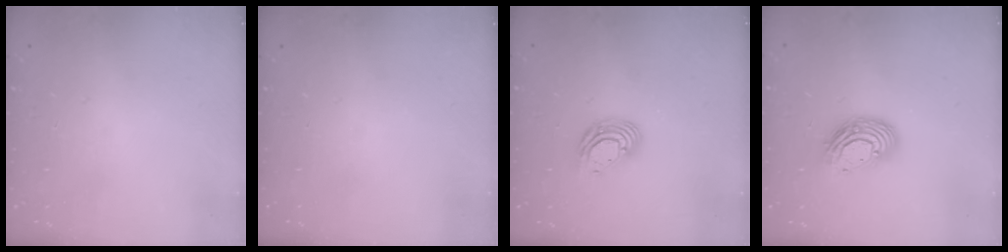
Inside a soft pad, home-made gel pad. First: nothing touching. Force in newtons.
{"total": 0.0}
{"total": 10.5, "press": 10.4, "slide": 1.9}
{"total": 11.8, "press": 11.7, "slide": 0.9}